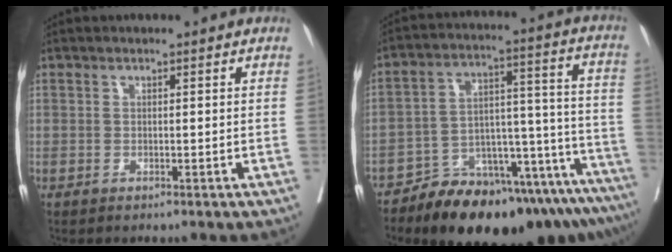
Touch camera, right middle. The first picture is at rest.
{"total": 20.8, "force": [-16.8, 5.1, 11.1], "torque": [-0.096, 0.038, -0.250]}